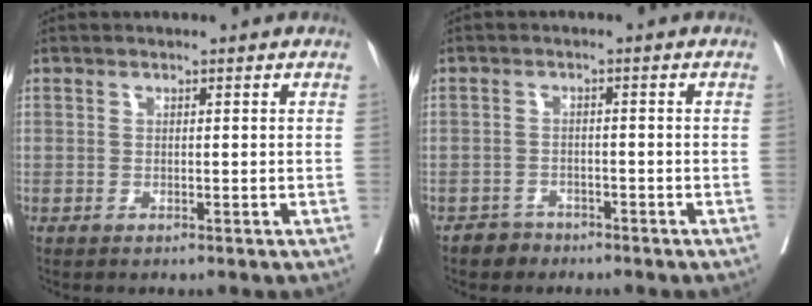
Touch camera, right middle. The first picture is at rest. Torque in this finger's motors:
{"motor_torque": [0.20, -0.18, 0.01, -0.01]}